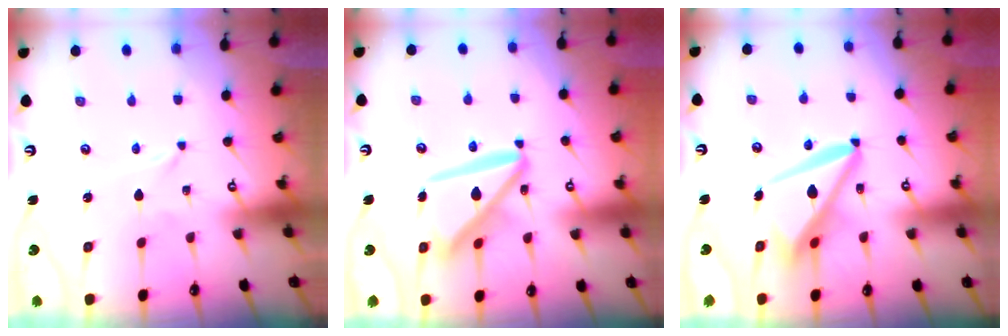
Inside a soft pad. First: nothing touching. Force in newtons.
{"total": 16.0, "press": 15.9, "slide": 2.0}
{"total": 13.8, "press": 13.7, "slide": 1.5}